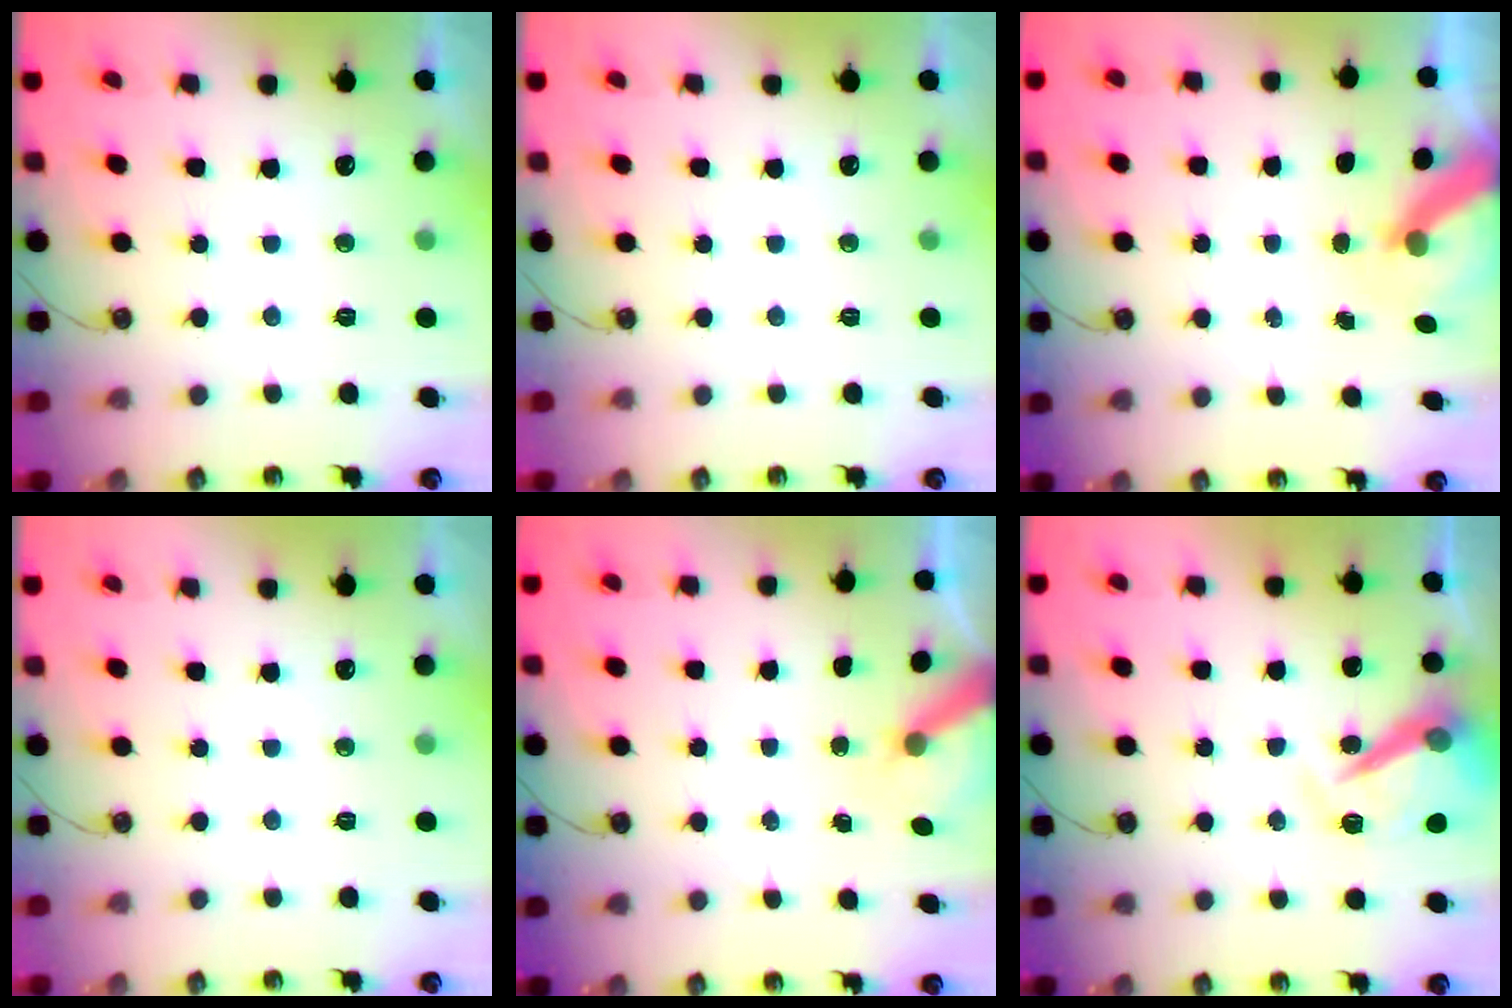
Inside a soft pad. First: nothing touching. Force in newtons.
{"total": 0.0}
{"total": 7.2, "press": 7.2, "slide": 0.9}
{"total": 0.0}
{"total": 5.7, "press": 5.6, "slide": 0.7}
{"total": 16.2, "press": 16.2, "slide": 0.3}